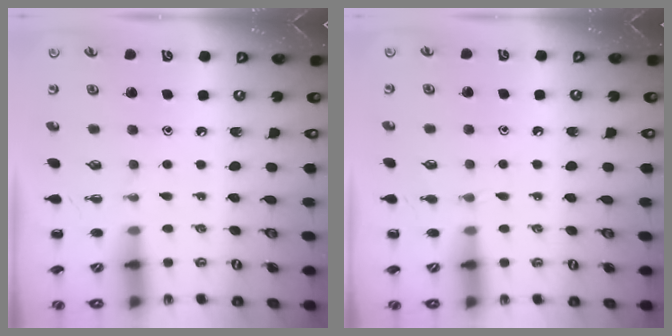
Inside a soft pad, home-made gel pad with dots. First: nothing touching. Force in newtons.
{"total": 3.9, "press": 3.7, "slide": 1.4}